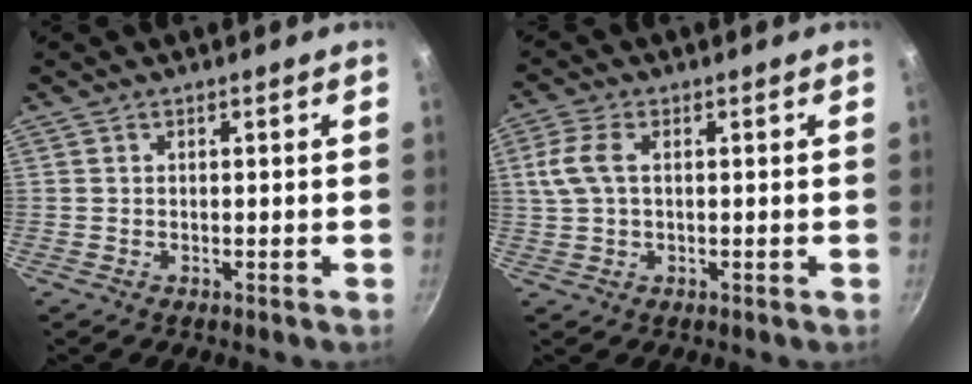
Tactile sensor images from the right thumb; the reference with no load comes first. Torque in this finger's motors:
{"motor_torque": [-0.38, 0.49, -0.21, -0.09, 0.17]}